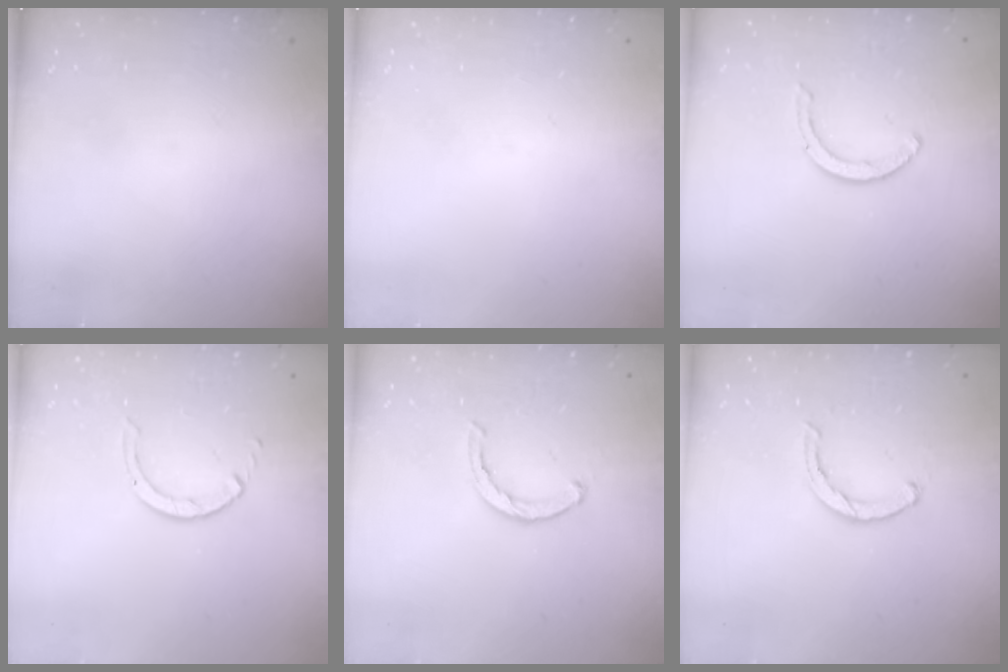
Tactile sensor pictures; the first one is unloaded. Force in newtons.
{"total": 0.0}
{"total": 2.9, "press": 2.9, "slide": 0.4}
{"total": 1.7, "press": 1.7, "slide": 0.1}
{"total": 2.7, "press": 2.7, "slide": 0.4}
{"total": 2.5, "press": 2.5, "slide": 0.4}